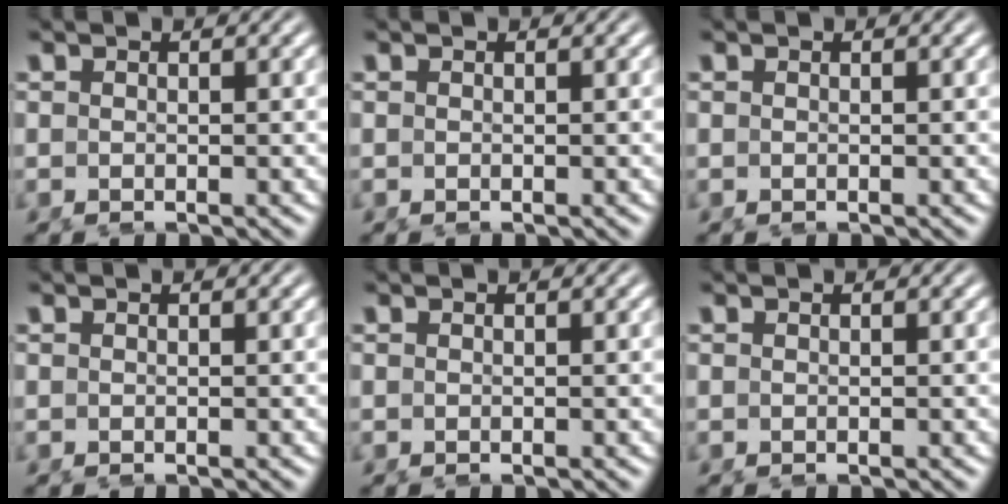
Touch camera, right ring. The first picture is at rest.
{"total": 0.0}
{"total": 0.0}
{"total": 0.0}
{"total": 0.0}
{"total": 0.0}